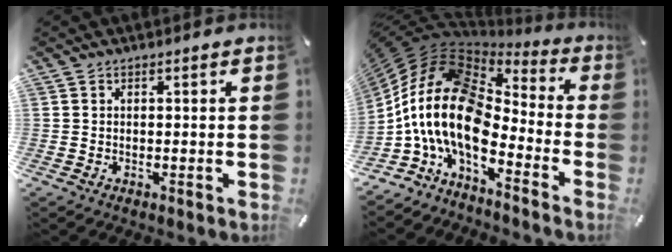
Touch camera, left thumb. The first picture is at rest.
{"total": 17.9, "force": [-5.5, 10.4, 13.5], "torque": [-0.311, -0.001, -0.106]}